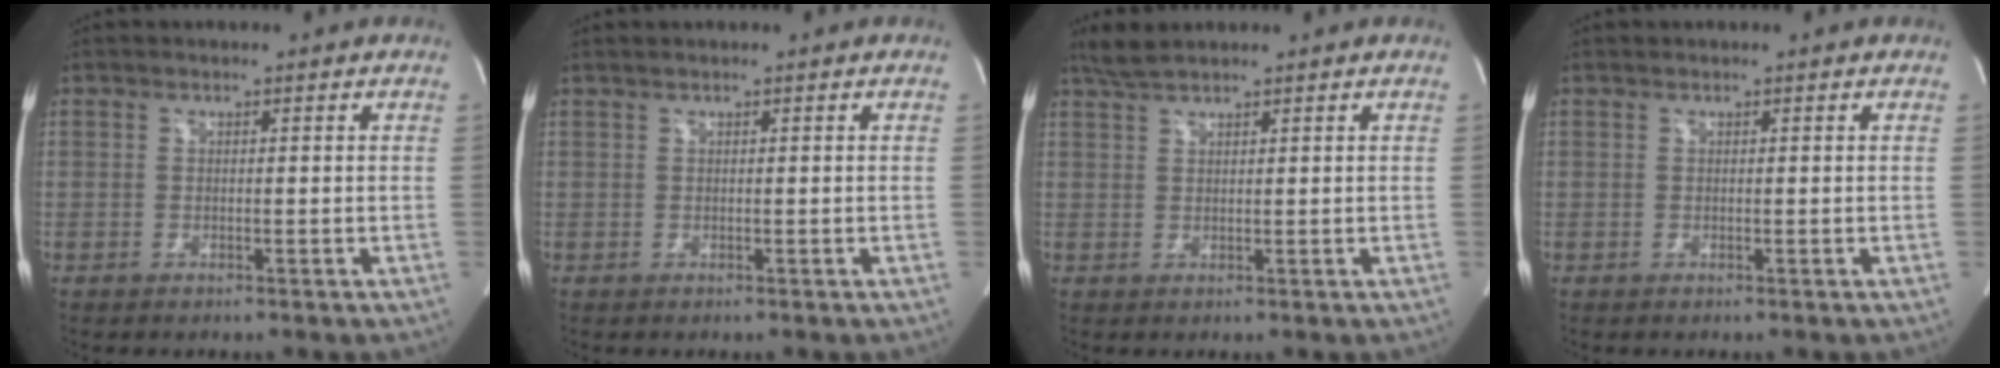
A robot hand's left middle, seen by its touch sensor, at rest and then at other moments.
{"total": 0.8, "force": [0.7, -0.1, 0.5], "torque": [-0.015, 0.012, 0.019]}
{"total": 2.7, "force": [2.5, 0.0, 1.1], "torque": [-0.031, 0.012, 0.054]}
{"total": 0.0}